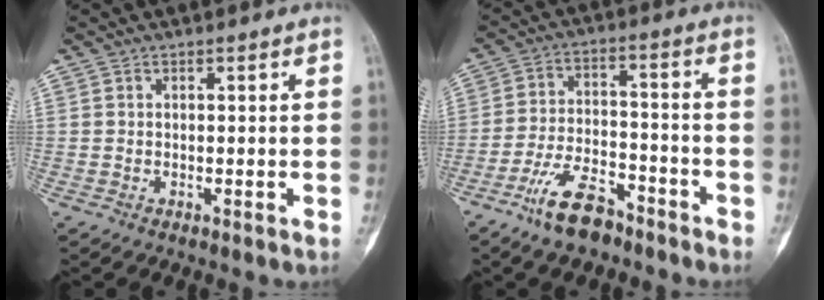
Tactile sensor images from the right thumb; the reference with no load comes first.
{"total": 10.5, "force": [-7.6, 4.5, 5.7], "torque": [-0.097, 0.051, -0.143]}